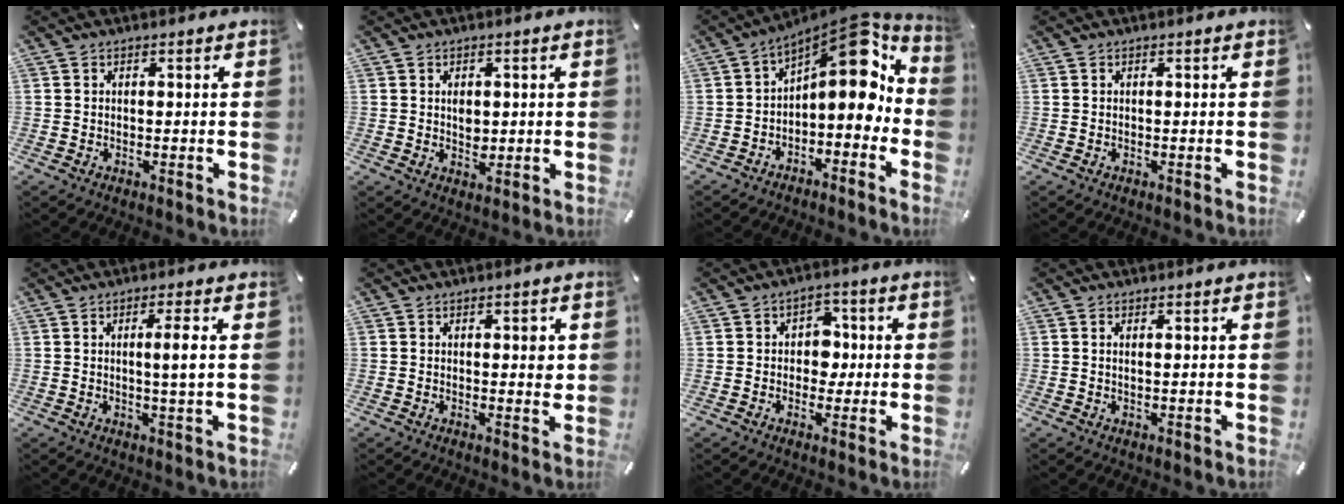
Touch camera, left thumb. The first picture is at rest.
{"total": 3.3, "force": [0.4, 2.6, 2.0], "torque": [-0.025, -0.001, 0.003]}
{"total": 13.0, "force": [5.5, 6.2, 10.0], "torque": [-0.127, -0.065, 0.086]}
{"total": 0.0}
{"total": 5.2, "force": [0.7, 0.2, 5.2], "torque": [-0.097, -0.006, 0.008]}
{"total": 2.8, "force": [0.7, 1.4, 2.4], "torque": [-0.017, -0.008, 0.004]}
{"total": 6.3, "force": [-0.2, 5.4, 3.2], "torque": [-0.038, 0.005, -0.009]}
{"total": 1.1, "force": [0.3, 0.2, 1.0], "torque": [-0.020, -0.001, 0.005]}